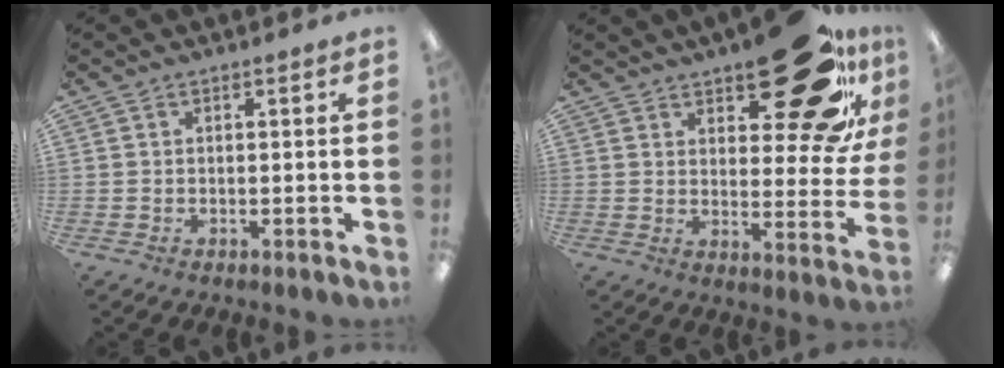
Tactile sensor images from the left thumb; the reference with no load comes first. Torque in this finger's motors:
{"motor_torque": [2.54, 2.51, 1.30, -1.47, 0.32]}